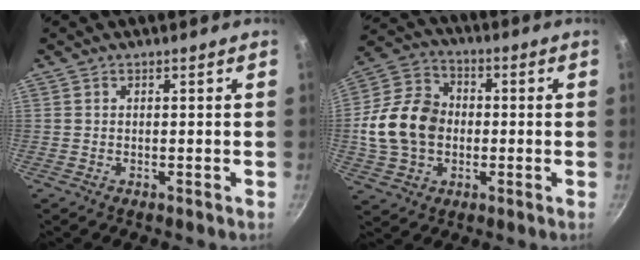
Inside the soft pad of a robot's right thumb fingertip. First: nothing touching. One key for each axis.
{"total": 15.5, "fx": -0.8, "fy": 12.0, "fz": 9.8, "tx": -0.164, "ty": 0.025, "tz": -0.024}